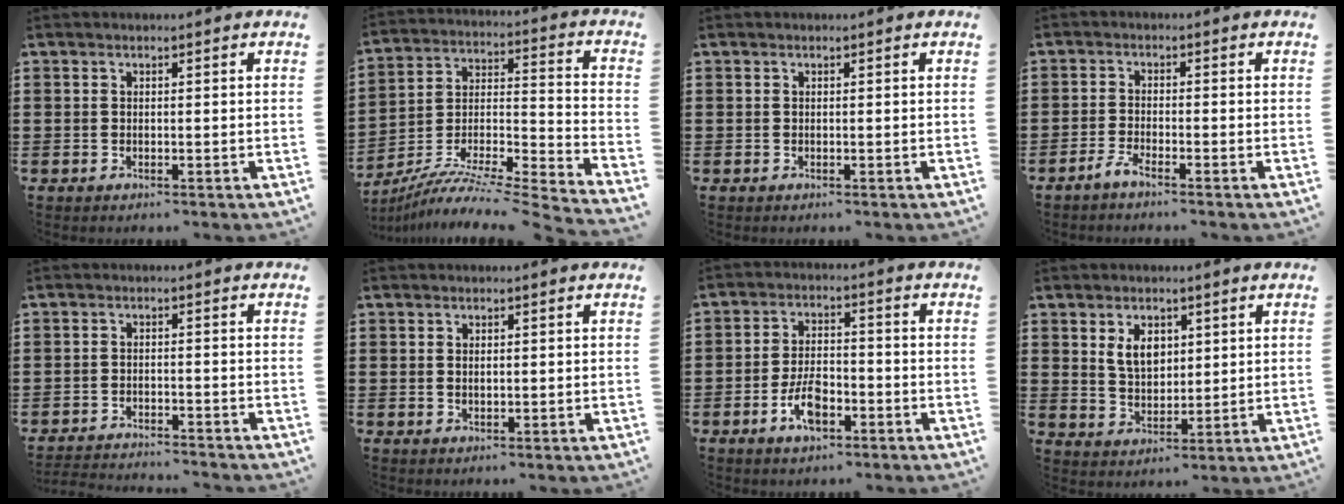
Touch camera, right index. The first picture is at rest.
{"total": 8.2, "force": [-7.2, 0.2, 3.9], "torque": [-0.066, -0.001, -0.148]}
{"total": 0.0}
{"total": 1.9, "force": [-1.7, -0.1, 0.8], "torque": [-0.022, -0.002, -0.034]}
{"total": 2.7, "force": [-2.7, -0.1, -0.2], "torque": [-0.002, 0.000, -0.059]}
{"total": 1.0, "force": [0.2, 0.4, 0.9], "torque": [-0.019, 0.003, 0.002]}
{"total": 6.3, "force": [-2.7, 3.0, 4.8], "torque": [-0.103, 0.002, -0.054]}
{"total": 5.3, "force": [2.1, 3.5, 3.3], "torque": [-0.070, 0.009, 0.035]}